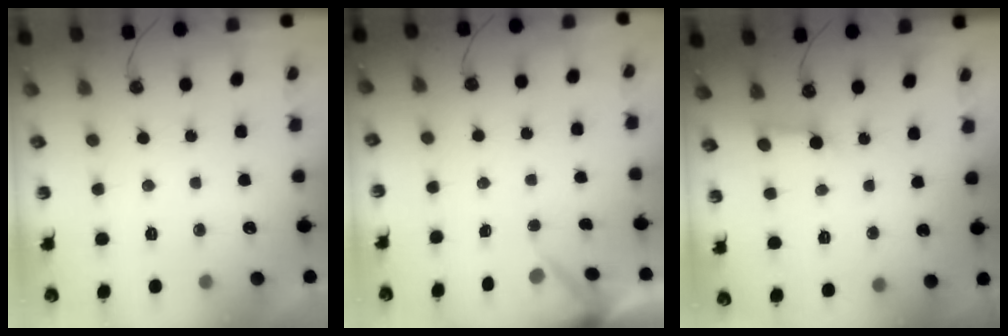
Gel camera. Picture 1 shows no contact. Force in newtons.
{"total": 3.7, "press": 3.7, "slide": 0.3}
{"total": 2.8, "press": 2.8, "slide": 0.3}